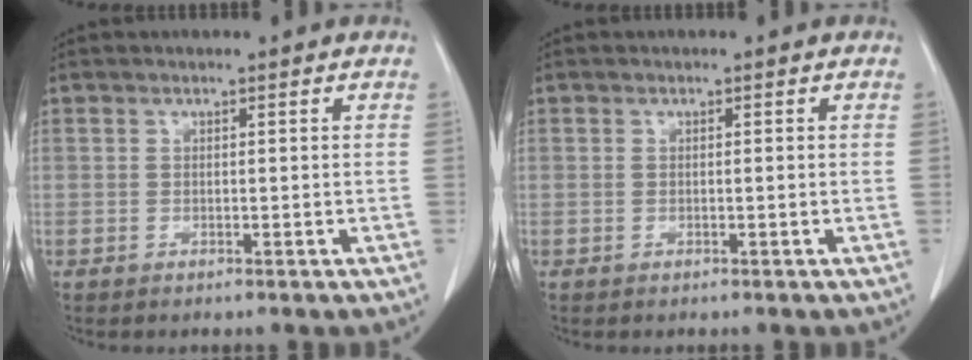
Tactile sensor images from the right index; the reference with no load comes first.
{"total": 0.0}